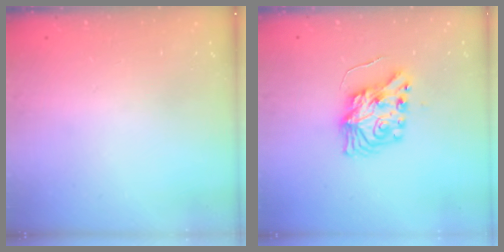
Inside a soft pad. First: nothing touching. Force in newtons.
{"total": 8.7, "press": 8.6, "slide": 0.4}